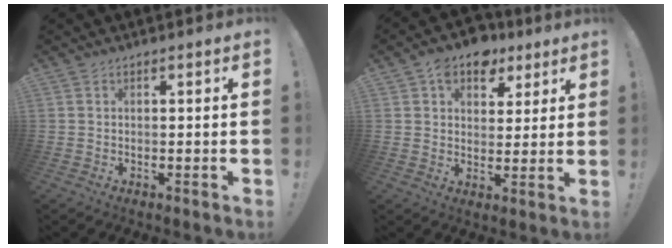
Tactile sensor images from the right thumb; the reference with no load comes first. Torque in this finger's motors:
{"motor_torque": [-0.07, 0.13, 0.86, 0.30, 0.00]}